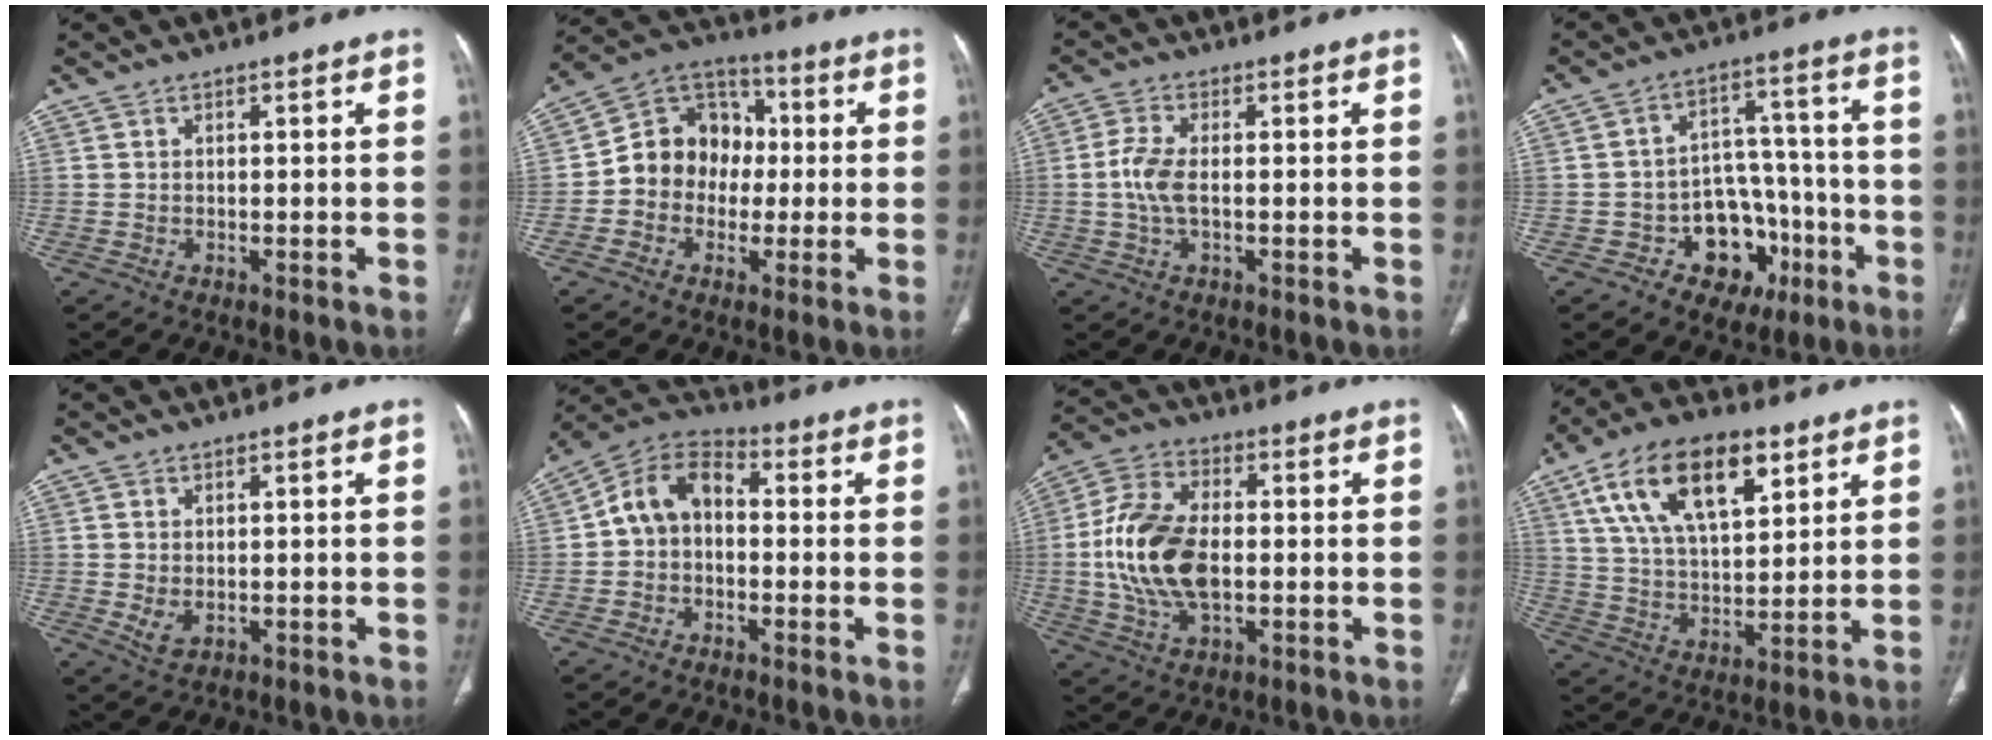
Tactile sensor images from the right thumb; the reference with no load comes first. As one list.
[{"total": 13.1, "force": [-0.8, 11.3, 6.5], "torque": [-0.064, 0.036, -0.026]}, {"total": 5.5, "force": [-0.4, 2.4, 4.9], "torque": [-0.124, 0.005, -0.012]}, {"total": 13.1, "force": [-5.5, 9.9, 6.7], "torque": [-0.040, 0.059, -0.071]}, {"total": 2.7, "force": [-0.2, 1.8, 2.0], "torque": [-0.040, -0.005, 0.006]}, {"total": 9.6, "force": [-0.2, 7.2, 6.3], "torque": [-0.095, 0.034, -0.023]}, {"total": 16.3, "force": [-0.9, 9.4, 13.4], "torque": [-0.270, 0.012, -0.016]}, {"total": 19.6, "force": [9.3, 9.7, 14.3], "torque": [-0.227, -0.019, 0.167]}]